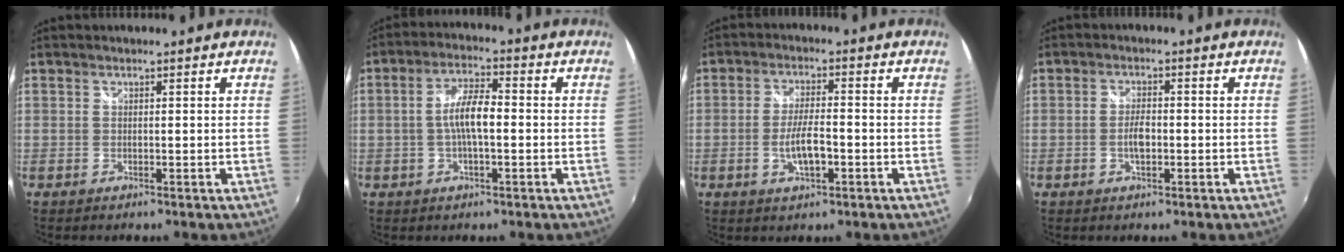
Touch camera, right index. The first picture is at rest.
{"total": 6.6, "force": [-0.8, 1.9, 6.3], "torque": [-0.120, 0.010, -0.014]}
{"total": 6.1, "force": [-2.0, 1.8, 5.5], "torque": [-0.109, -0.002, -0.033]}
{"total": 3.4, "force": [-0.8, 1.5, 2.9], "torque": [-0.056, 0.001, -0.015]}